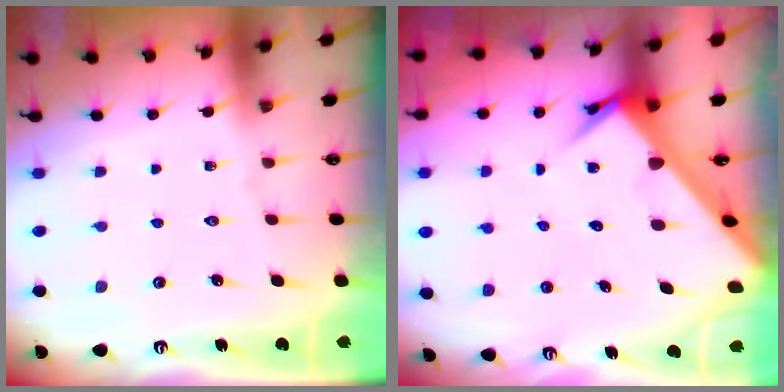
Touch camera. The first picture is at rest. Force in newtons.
{"total": 5.6, "press": 5.6, "slide": 0.3}